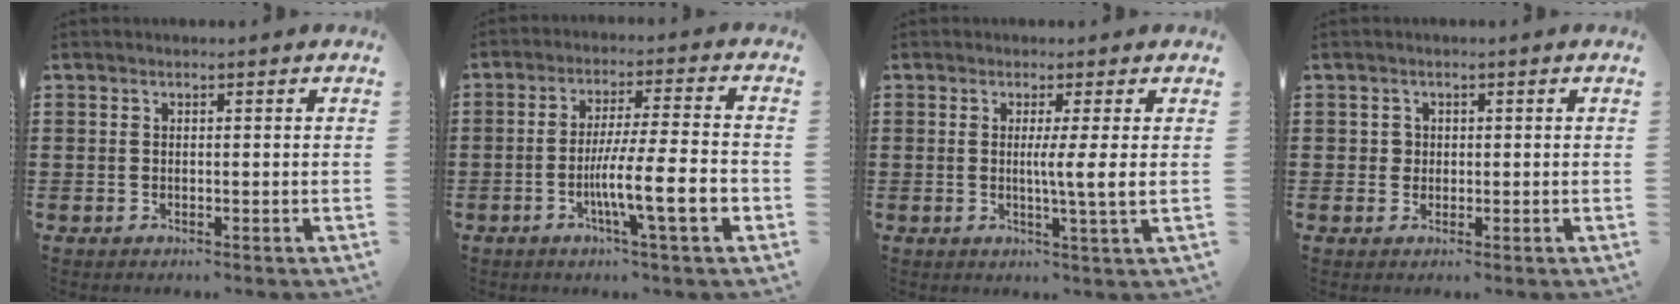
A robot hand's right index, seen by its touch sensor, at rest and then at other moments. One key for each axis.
{"total": 11.3, "fx": -3.4, "fy": 1.3, "fz": 10.7, "tx": -0.187, "ty": -0.014, "tz": -0.064}
{"total": 4.3, "fx": 0.5, "fy": -0.9, "fz": 4.2, "tx": -0.080, "ty": -0.011, "tz": 0.003}
{"total": 1.2, "fx": 0.2, "fy": 1.1, "fz": 0.4, "tx": -0.012, "ty": 0.004, "tz": 0.005}